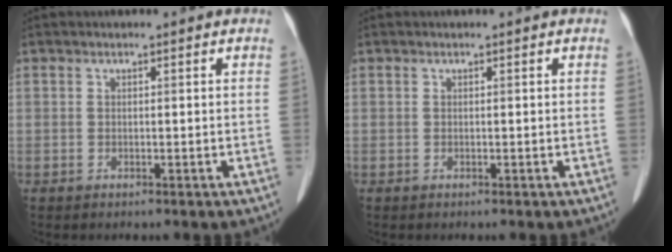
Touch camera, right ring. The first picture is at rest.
{"total": 0.0}